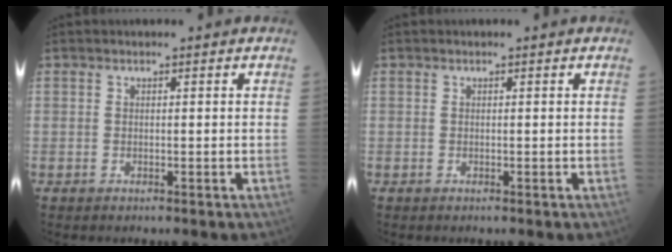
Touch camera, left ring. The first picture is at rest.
{"total": 0.0}